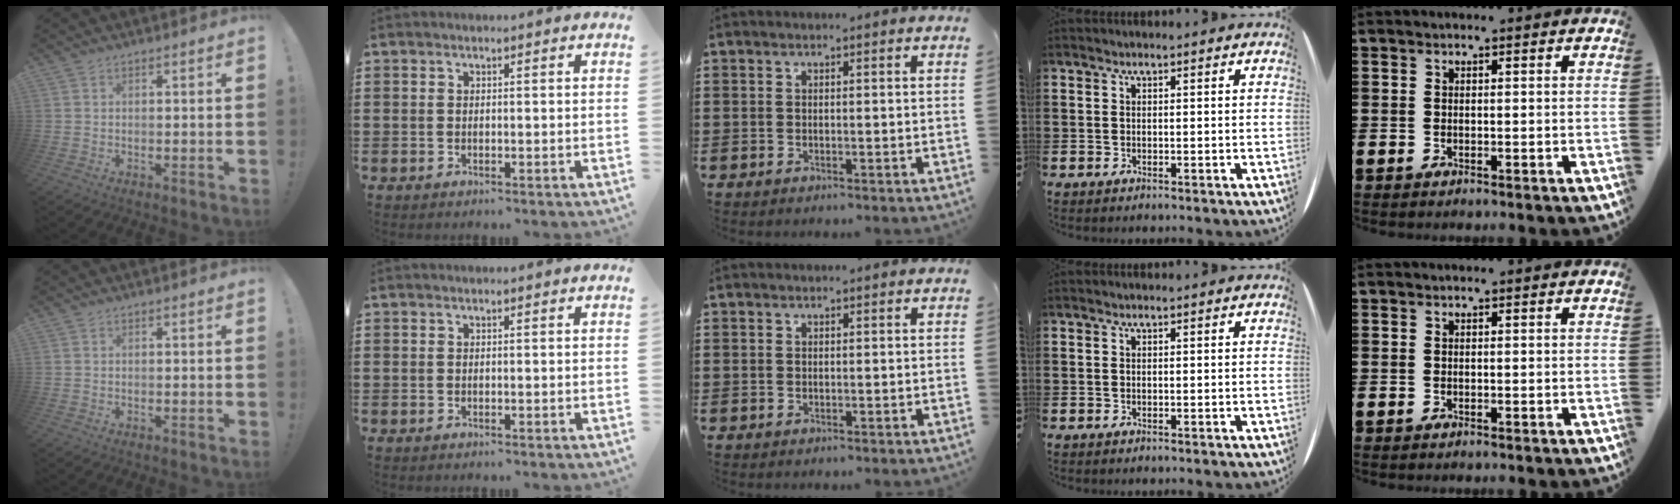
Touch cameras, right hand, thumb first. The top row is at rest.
{}